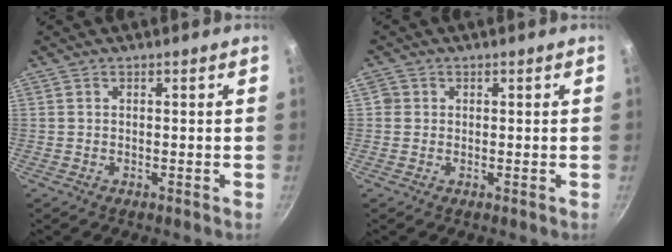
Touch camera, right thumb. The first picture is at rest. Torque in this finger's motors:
{"motor_torque": [-0.50, 0.80, 0.46, 0.24, 0.02]}